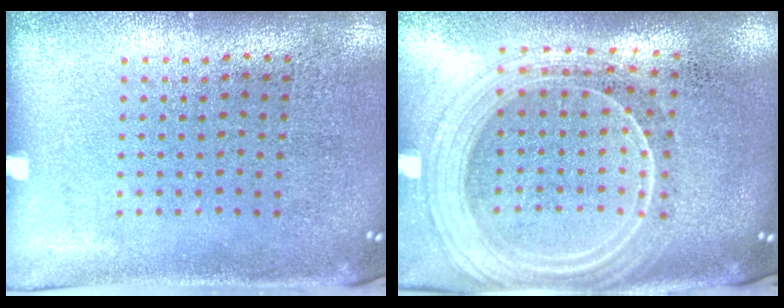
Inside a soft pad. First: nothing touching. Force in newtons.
{"total": 2.2, "press": 1.9, "slide": 1.0}